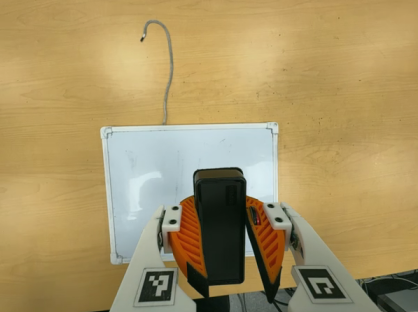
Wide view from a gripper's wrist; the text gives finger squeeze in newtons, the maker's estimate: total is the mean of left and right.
{"total": 11.3, "left": 11.3, "right": 11.2}